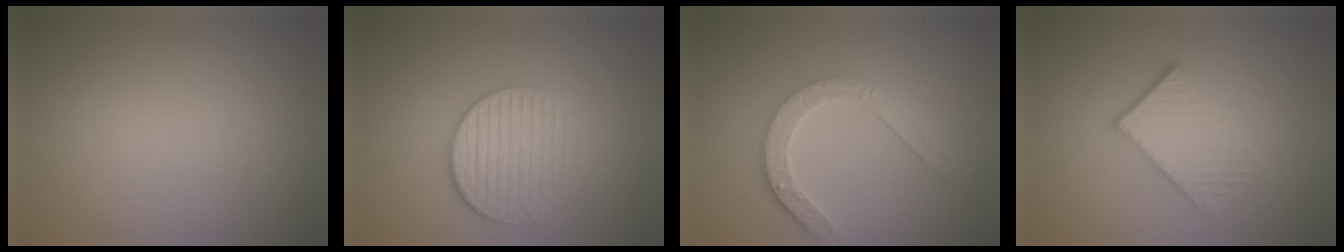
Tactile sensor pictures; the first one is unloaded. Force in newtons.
{"total": 3.6, "press": 3.3, "slide": 1.4}
{"total": 4.6, "press": 3.5, "slide": 3.0}
{"total": 3.2, "press": 2.9, "slide": 1.4}